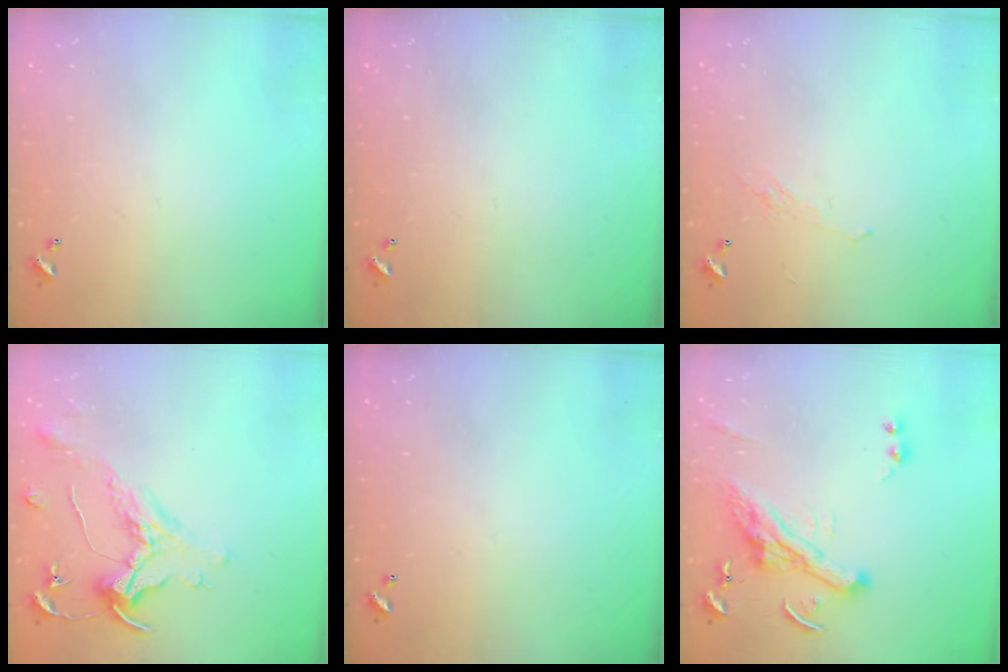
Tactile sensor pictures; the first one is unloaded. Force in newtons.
{"total": 0.0}
{"total": 1.1, "press": 0.8, "slide": 0.7}
{"total": 1.6, "press": 1.4, "slide": 0.7}
{"total": 0.0}
{"total": 6.7, "press": 6.5, "slide": 1.6}